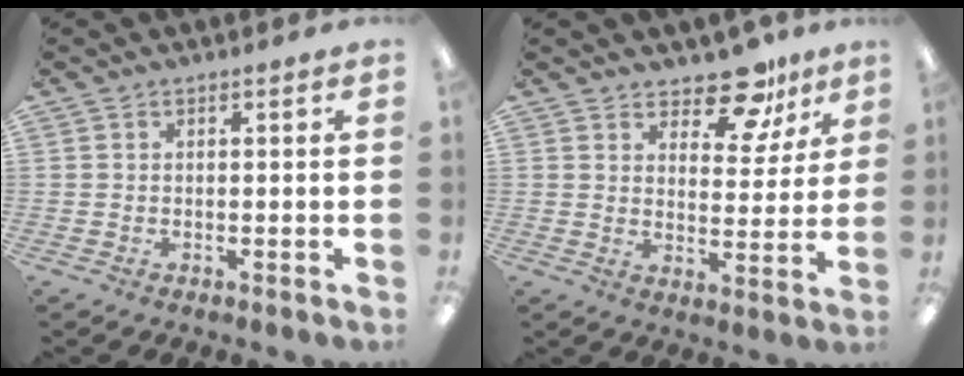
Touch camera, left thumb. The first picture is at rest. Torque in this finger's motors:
{"motor_torque": [0.12, 0.26, -0.42, -0.11, 0.03]}